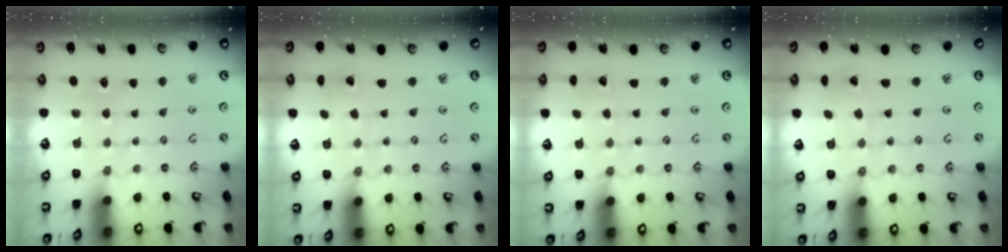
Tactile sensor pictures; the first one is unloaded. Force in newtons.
{"total": 1.9, "press": 1.9, "slide": 0.0}
{"total": 2.4, "press": 2.4, "slide": 0.2}
{"total": 1.4, "press": 1.4, "slide": 0.1}